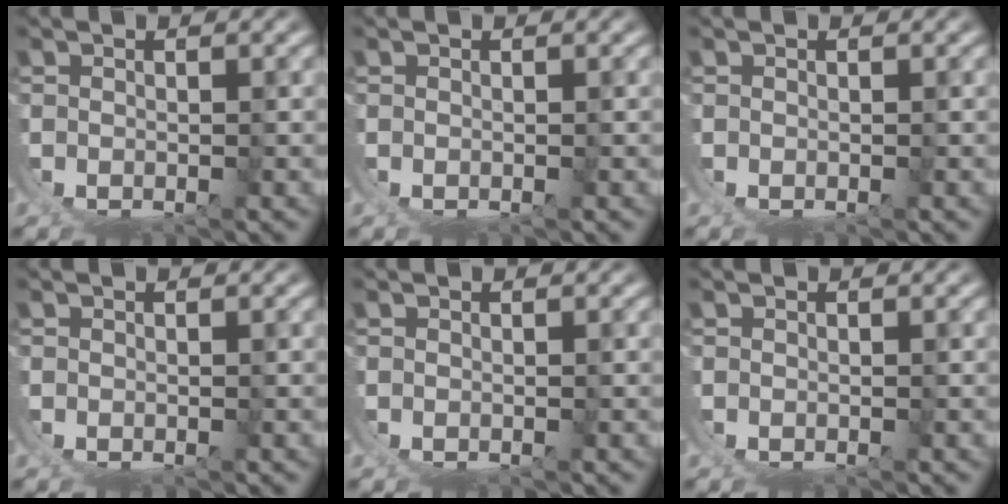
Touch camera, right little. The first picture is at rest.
{"total": 0.0}
{"total": 0.0}
{"total": 0.0}
{"total": 0.0}
{"total": 0.0}